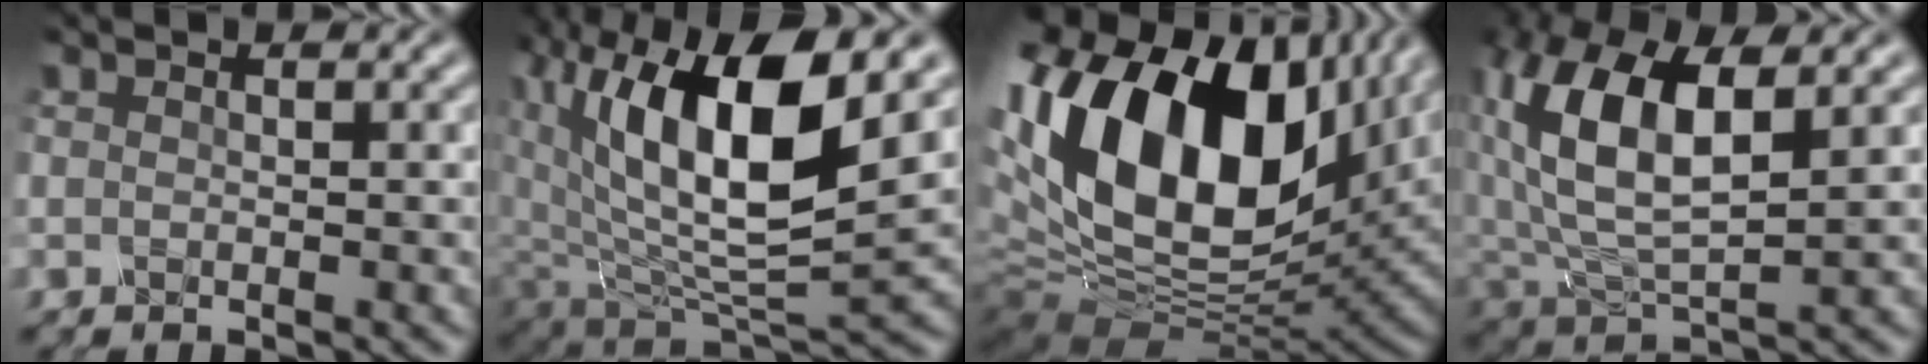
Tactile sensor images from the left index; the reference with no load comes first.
{"total": 12.3, "force": [3.6, 6.1, 10.1], "torque": [-0.178, -0.008, 0.068]}
{"total": 18.4, "force": [3.8, 11.1, 14.2], "torque": [-0.296, 0.005, 0.067]}
{"total": 9.5, "force": [1.9, 4.8, 8.0], "torque": [-0.168, 0.003, 0.029]}